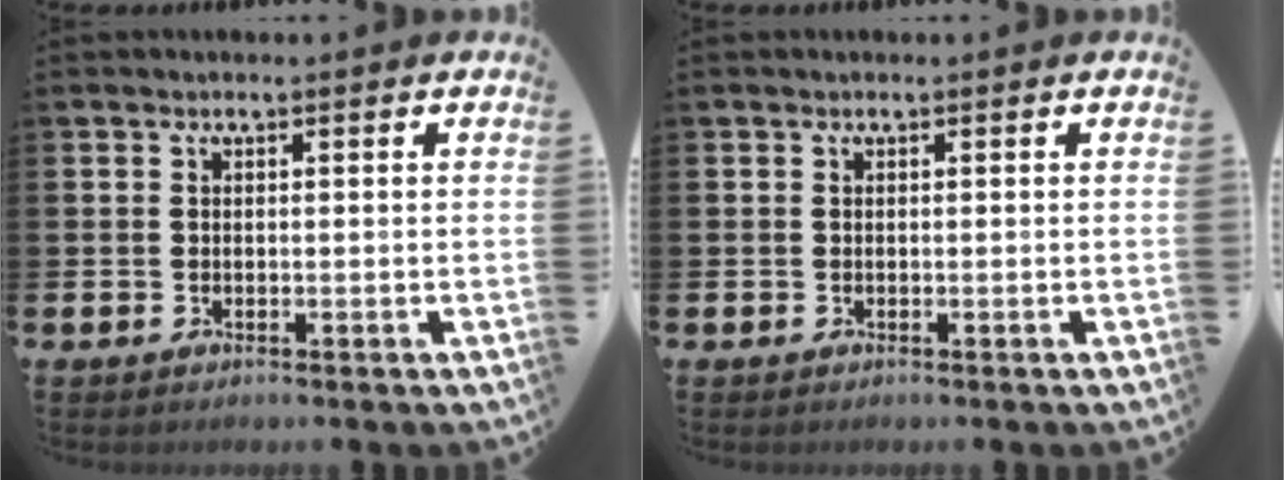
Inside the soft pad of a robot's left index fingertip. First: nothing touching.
{"total": 0.0}